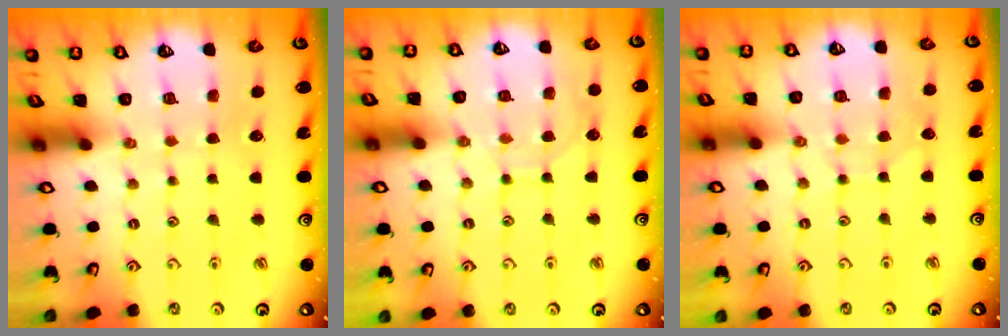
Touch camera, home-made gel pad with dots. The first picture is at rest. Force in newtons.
{"total": 7.9, "press": 7.9, "slide": 0.6}
{"total": 3.9, "press": 3.9, "slide": 0.5}